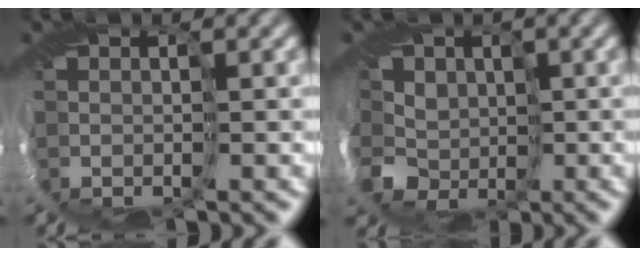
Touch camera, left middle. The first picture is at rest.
{"total": 6.0, "force": [0.0, 5.8, 1.7], "torque": [-0.049, 0.018, -0.041]}